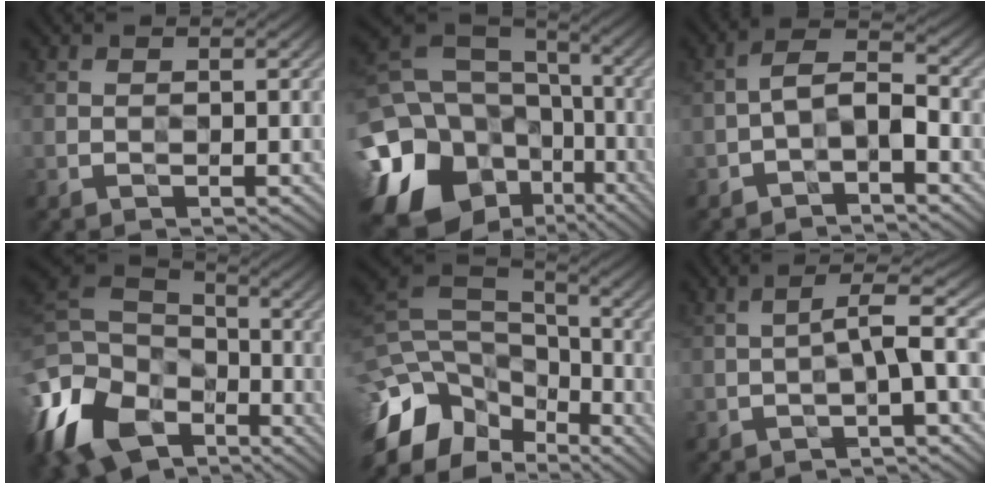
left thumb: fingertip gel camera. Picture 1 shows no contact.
{"total": 20.8, "force": [-7.8, 16.2, 10.4], "torque": [-0.268, -0.043, -0.118]}
{"total": 3.6, "force": [-1.8, 1.2, 2.8], "torque": [-0.053, 0.019, -0.045]}
{"total": 15.6, "force": [-7.8, 10.6, 8.5], "torque": [-0.273, -0.028, -0.149]}
{"total": 13.6, "force": [-7.9, 8.3, 7.3], "torque": [-0.212, -0.007, -0.126]}
{"total": 3.5, "force": [-1.0, -0.1, 3.4], "torque": [-0.062, 0.022, -0.026]}